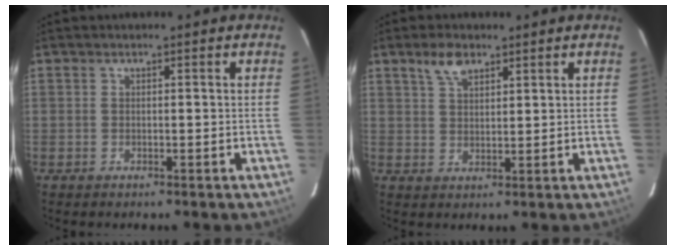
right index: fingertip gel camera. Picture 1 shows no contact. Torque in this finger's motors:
{"motor_torque": [0.08, 0.11, 0.06, 0.05]}